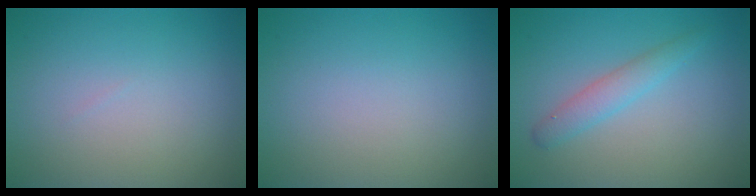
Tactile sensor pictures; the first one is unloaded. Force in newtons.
{"total": 0.0}
{"total": 2.1, "press": 2.1, "slide": 0.2}